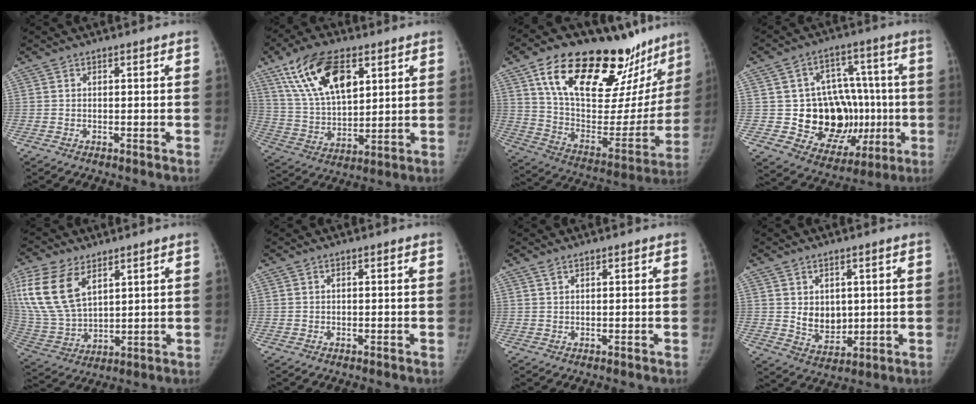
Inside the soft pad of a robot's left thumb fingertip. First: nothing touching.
{"total": 17.7, "force": [8.7, 8.8, 12.6], "torque": [-0.208, -0.025, 0.167]}
{"total": 34.7, "force": [21.7, 15.4, 22.3], "torque": [-0.309, -0.046, 0.344]}
{"total": 20.2, "force": [-2.7, 14.6, 13.7], "torque": [-0.132, 0.020, -0.015]}
{"total": 16.2, "force": [7.6, 9.3, 10.9], "torque": [-0.222, -0.021, 0.161]}
{"total": 0.0}
{"total": 1.1, "force": [0.9, 0.3, 0.6], "torque": [-0.012, 0.003, 0.019]}
{"total": 6.8, "force": [1.2, 5.1, 4.4], "torque": [-0.045, -0.020, 0.038]}